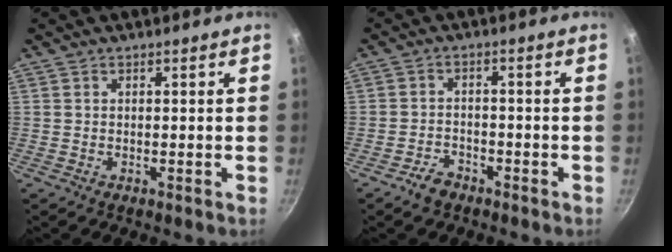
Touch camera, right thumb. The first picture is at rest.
{"total": 3.7, "force": [-2.8, 2.1, 1.3], "torque": [-0.018, 0.030, -0.045]}